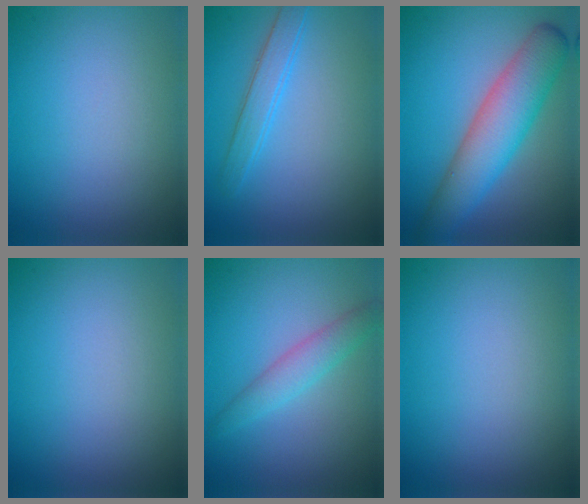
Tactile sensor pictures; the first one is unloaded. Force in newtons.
{"total": 2.4, "press": 2.4, "slide": 0.1}
{"total": 7.0, "press": 6.9, "slide": 0.2}
{"total": 0.0}
{"total": 2.6, "press": 2.6, "slide": 0.0}
{"total": 0.0}